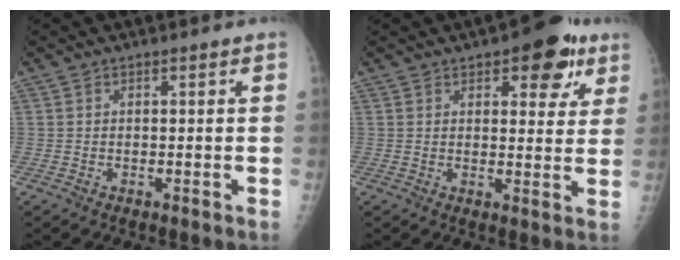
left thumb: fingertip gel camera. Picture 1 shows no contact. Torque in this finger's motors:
{"motor_torque": [1.23, 1.19, 0.83, -0.81, 0.11]}